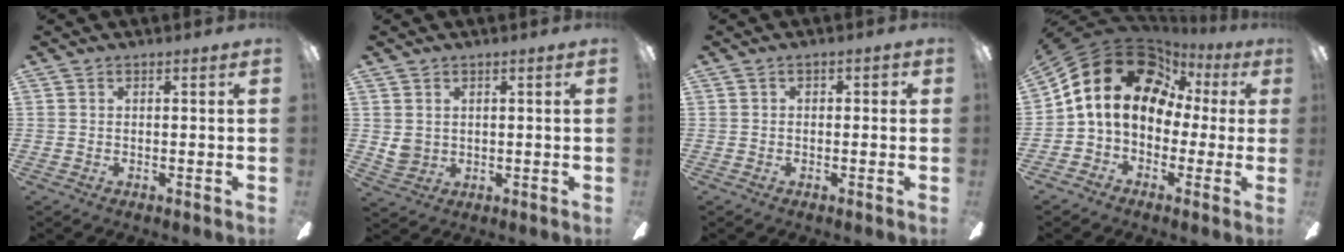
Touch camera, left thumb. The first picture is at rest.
{"total": 4.7, "force": [1.6, 4.1, 1.6], "torque": [-0.037, -0.004, 0.032]}
{"total": 1.4, "force": [-0.6, 1.1, 0.6], "torque": [-0.009, 0.008, -0.013]}
{"total": 18.1, "force": [6.1, 12.7, 11.4], "torque": [-0.238, -0.021, 0.105]}